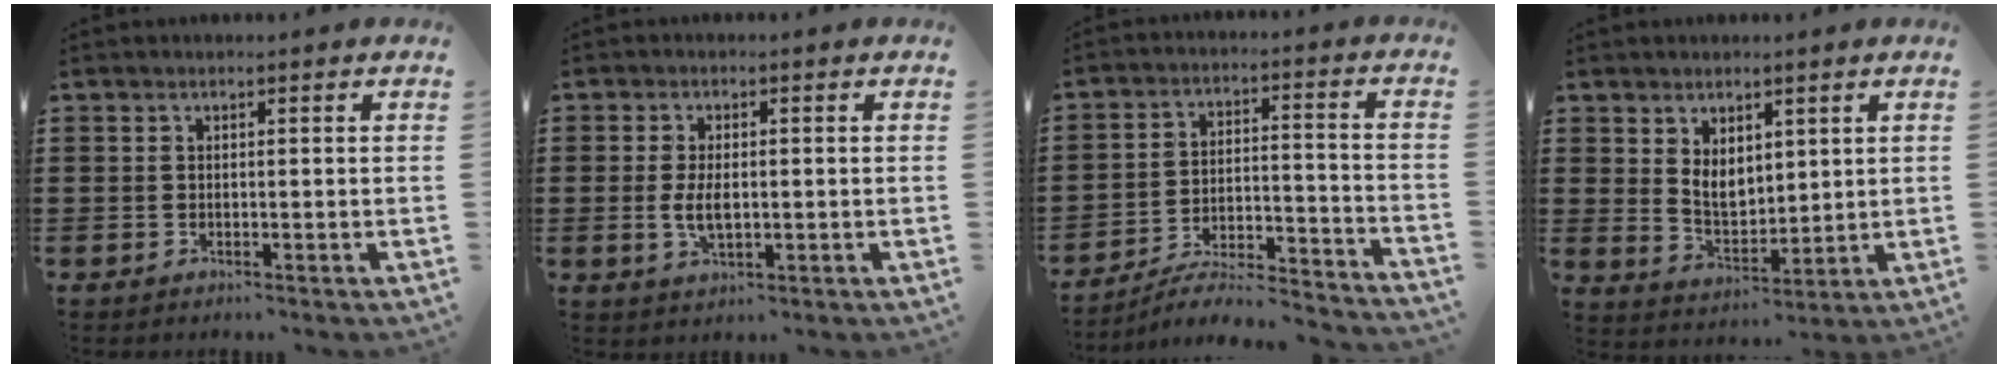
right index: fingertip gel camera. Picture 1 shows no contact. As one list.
[{"total": 3.7, "force": [-0.1, 1.8, 3.2], "torque": [-0.069, 0.002, -0.005]}, {"total": 5.9, "force": [-5.4, 0.7, 2.2], "torque": [-0.040, -0.007, -0.108]}, {"total": 4.9, "force": [2.4, 3.4, 2.7], "torque": [-0.056, -0.001, 0.043]}]